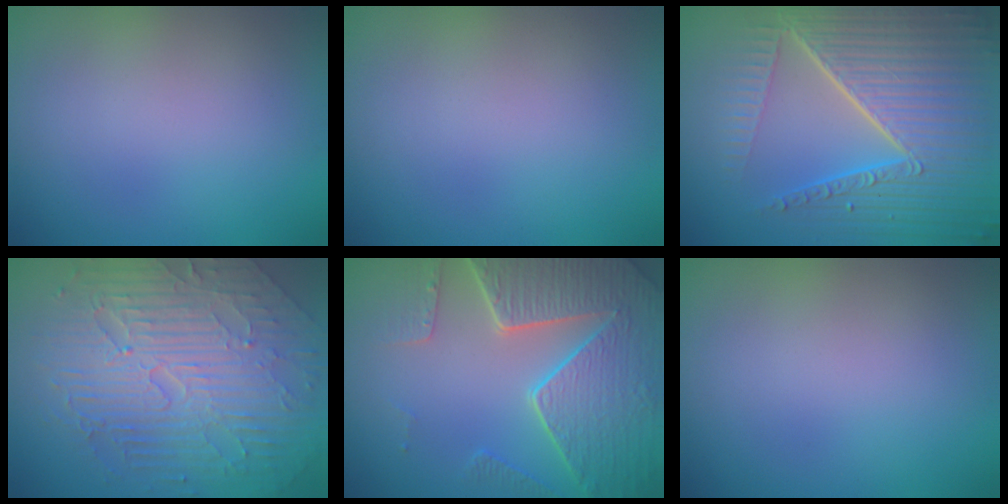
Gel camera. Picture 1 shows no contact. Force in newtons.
{"total": 0.0}
{"total": 10.3, "press": 6.7, "slide": 7.8}
{"total": 9.8, "press": 6.5, "slide": 7.3}
{"total": 8.4, "press": 6.1, "slide": 5.7}
{"total": 0.0}